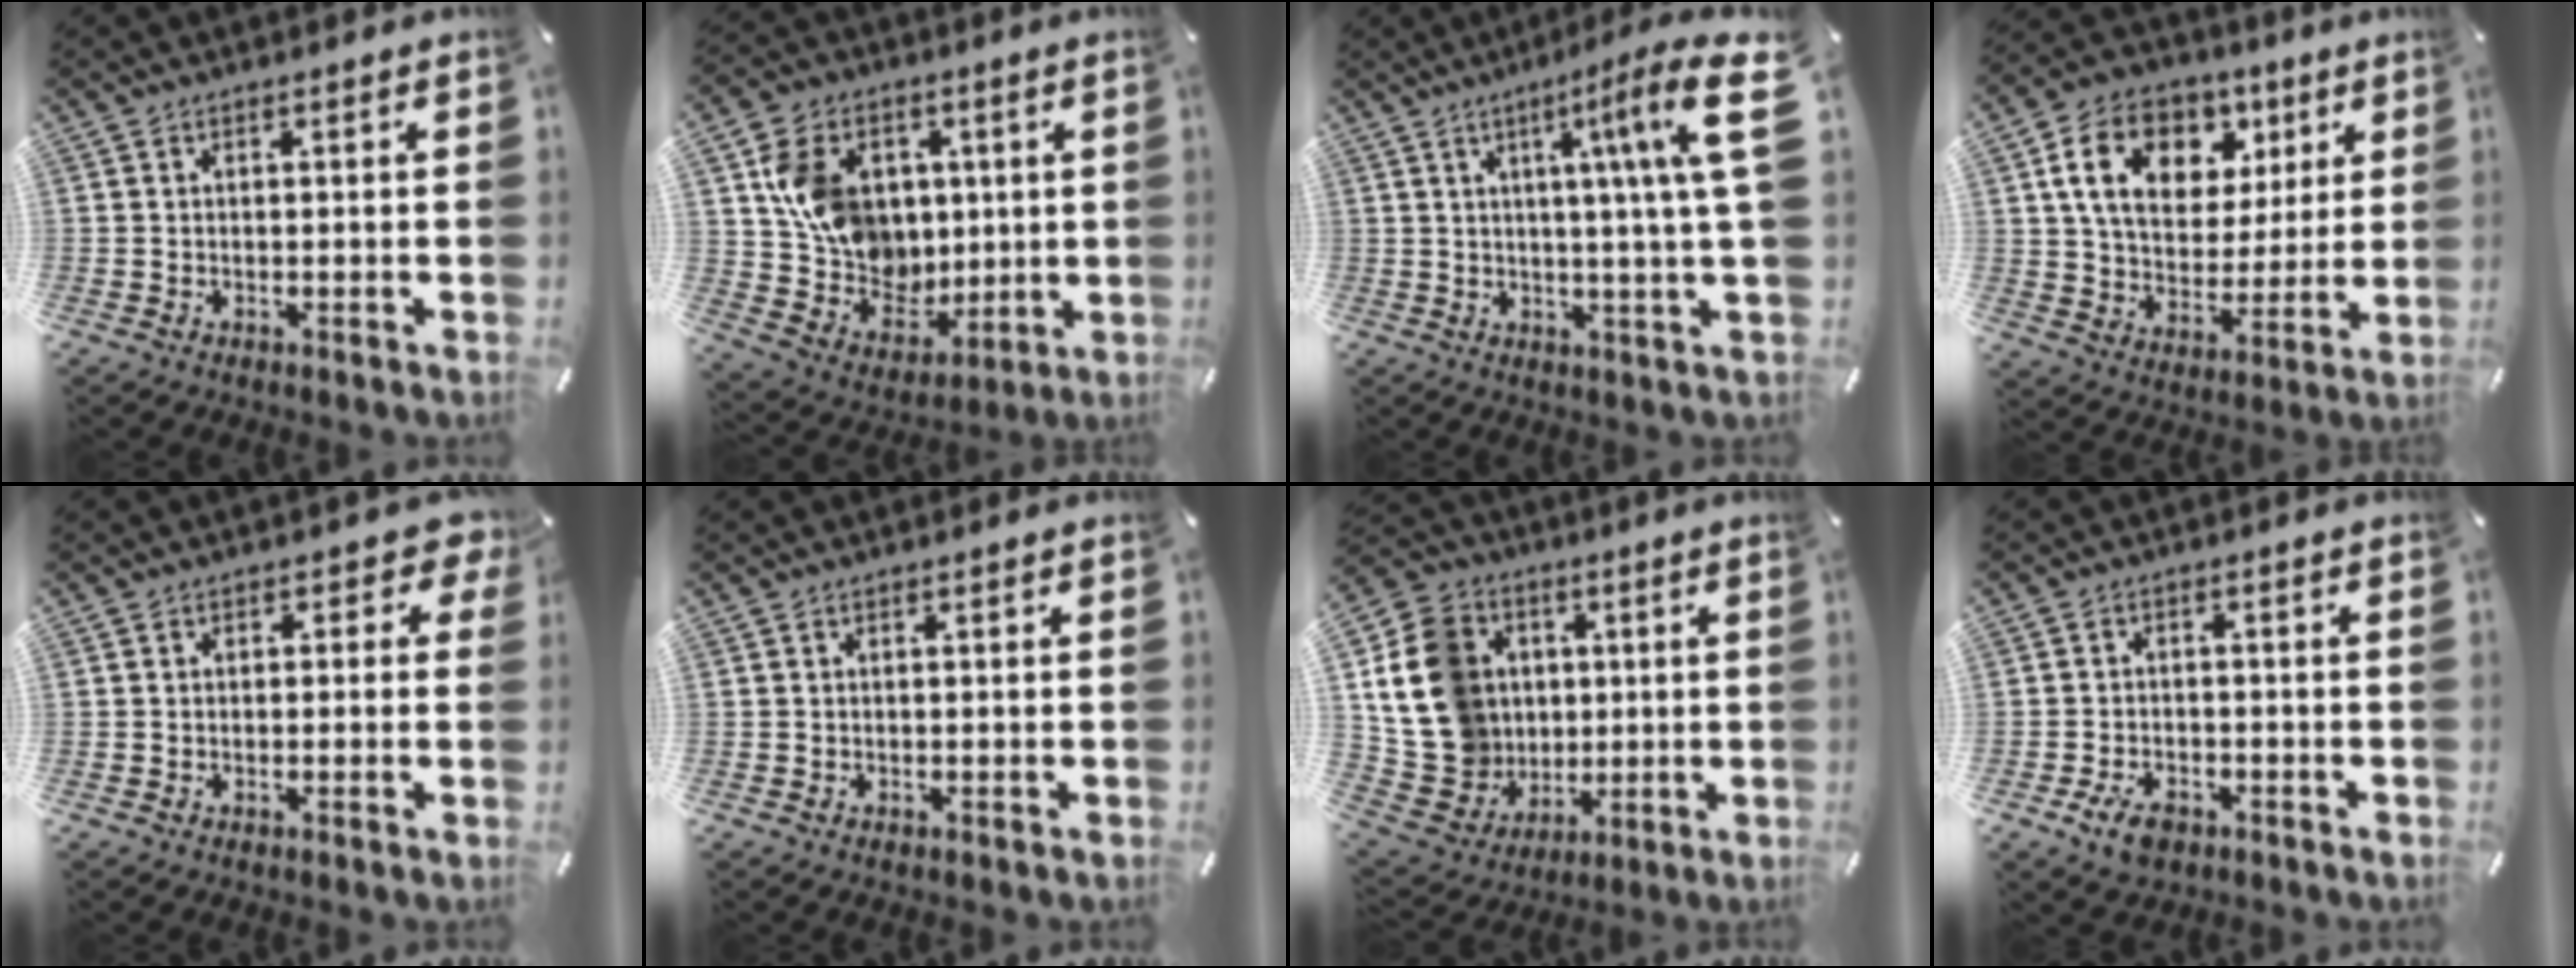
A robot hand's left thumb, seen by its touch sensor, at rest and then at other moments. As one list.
[{"total": 14.2, "force": [4.1, 12.1, 6.2], "torque": [-0.119, -0.010, 0.094]}, {"total": 17.9, "force": [5.3, 1.2, 17.0], "torque": [-0.246, -0.029, 0.061]}, {"total": 15.6, "force": [6.5, 11.5, 8.2], "torque": [-0.139, -0.009, 0.122]}, {"total": 3.3, "force": [0.4, 2.2, 2.3], "torque": [-0.022, 0.002, 0.001]}, {"total": 0.0}, {"total": 16.5, "force": [2.2, 14.7, 7.1], "torque": [-0.150, 0.004, 0.051]}, {"total": 5.0, "force": [-2.8, 3.1, 2.7], "torque": [-0.052, 0.015, -0.051]}]